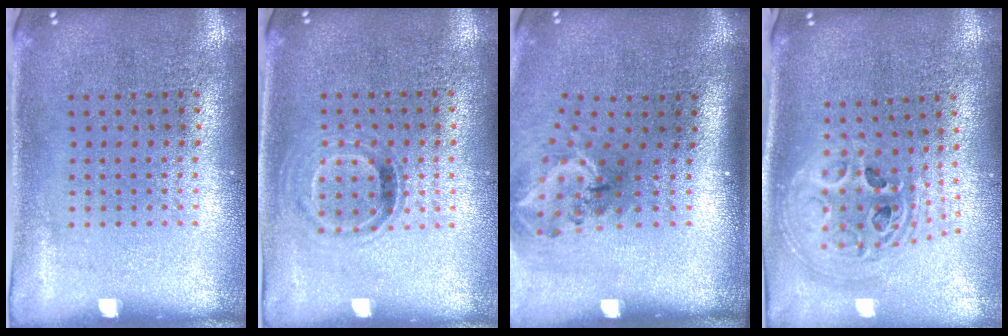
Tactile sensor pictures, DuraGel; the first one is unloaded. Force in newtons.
{"total": 1.0, "press": 0.9, "slide": 0.5}
{"total": 2.0, "press": 1.3, "slide": 1.5}
{"total": 2.4, "press": 1.8, "slide": 1.6}